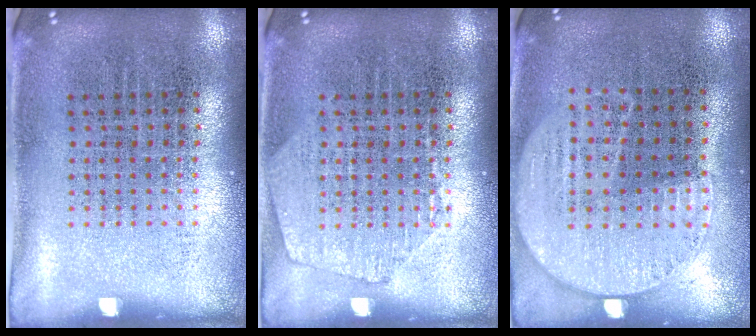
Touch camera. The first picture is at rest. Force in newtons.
{"total": 1.2, "press": 1.2, "slide": 0.2}
{"total": 1.2, "press": 1.0, "slide": 0.6}